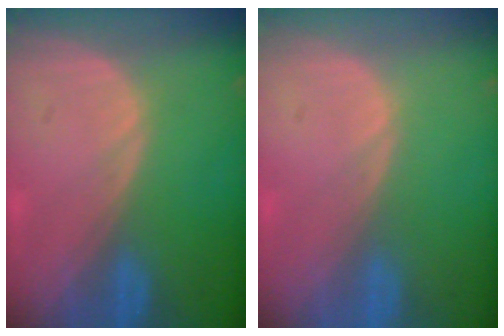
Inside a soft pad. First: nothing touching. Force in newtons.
{"total": 0.0}